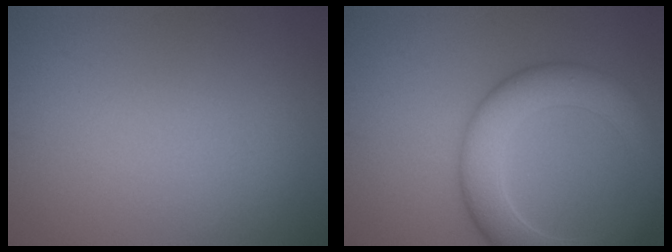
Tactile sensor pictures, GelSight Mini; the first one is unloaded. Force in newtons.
{"total": 7.2, "press": 7.2, "slide": 0.5}